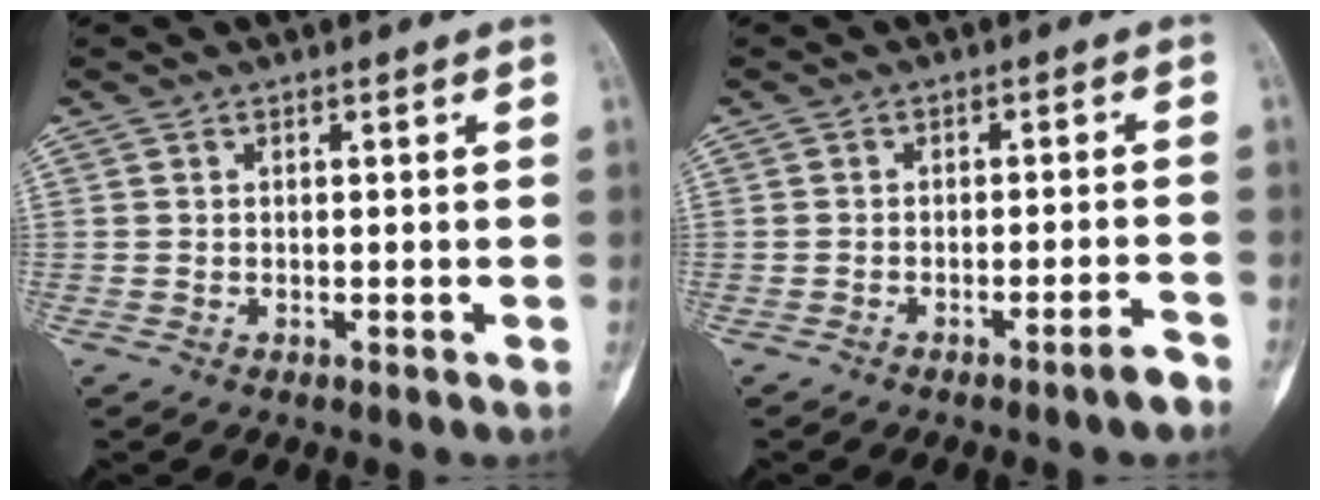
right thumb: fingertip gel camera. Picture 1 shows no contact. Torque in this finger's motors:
{"motor_torque": [0.09, -0.31, -0.09, -0.06, -0.08]}